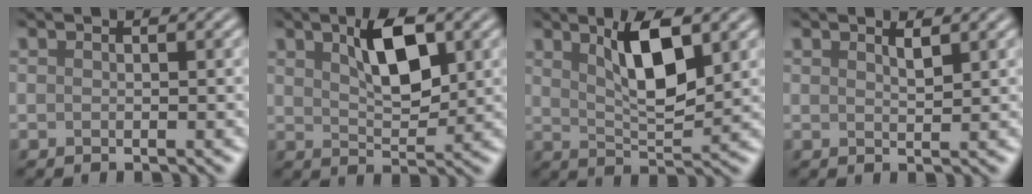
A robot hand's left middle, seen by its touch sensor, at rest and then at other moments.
{"total": 4.8, "force": [1.7, 2.0, 4.0], "torque": [-0.075, 0.001, 0.034]}
{"total": 5.8, "force": [2.1, 1.8, 5.1], "torque": [-0.090, -0.006, 0.043]}
{"total": 0.8, "force": [0.6, 0.1, 0.5], "torque": [-0.004, 0.001, 0.013]}